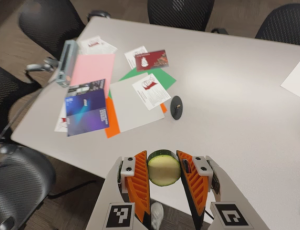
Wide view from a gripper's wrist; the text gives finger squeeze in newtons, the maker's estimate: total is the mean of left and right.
{"total": 10.7, "left": 10.5, "right": 11.0}